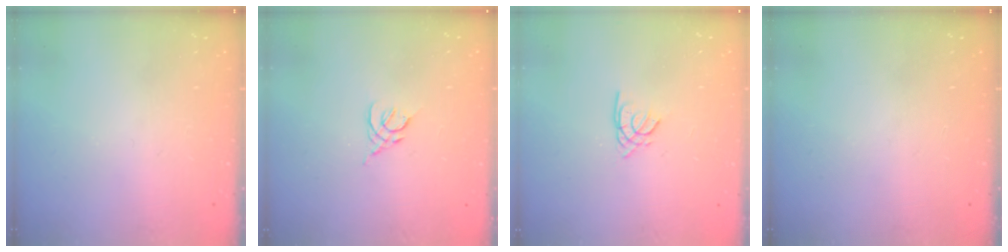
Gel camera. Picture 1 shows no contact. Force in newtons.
{"total": 2.8, "press": 2.8, "slide": 0.7}
{"total": 1.6, "press": 1.6, "slide": 0.2}
{"total": 0.0}